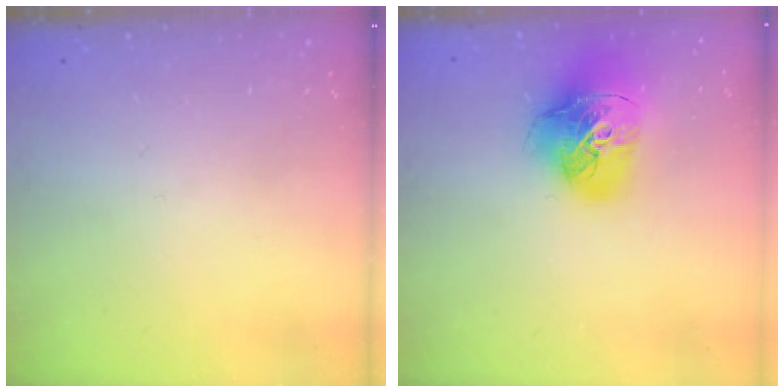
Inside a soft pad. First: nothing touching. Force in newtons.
{"total": 18.2, "press": 18.0, "slide": 2.2}